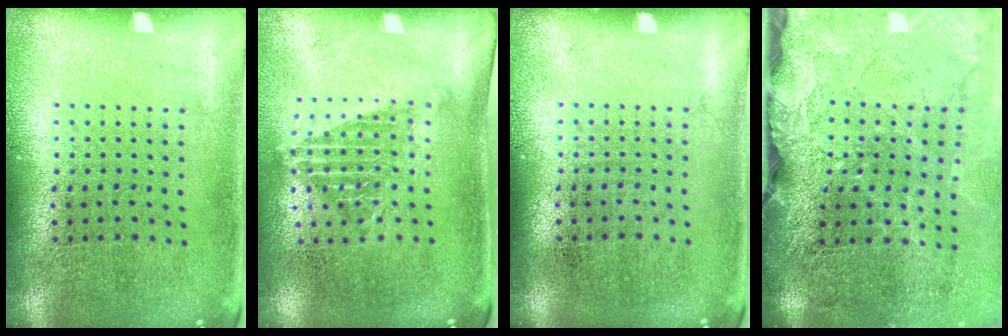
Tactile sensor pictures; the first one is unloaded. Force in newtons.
{"total": 1.3, "press": 1.0, "slide": 0.9}
{"total": 0.0}
{"total": 4.0, "press": 3.3, "slide": 2.4}